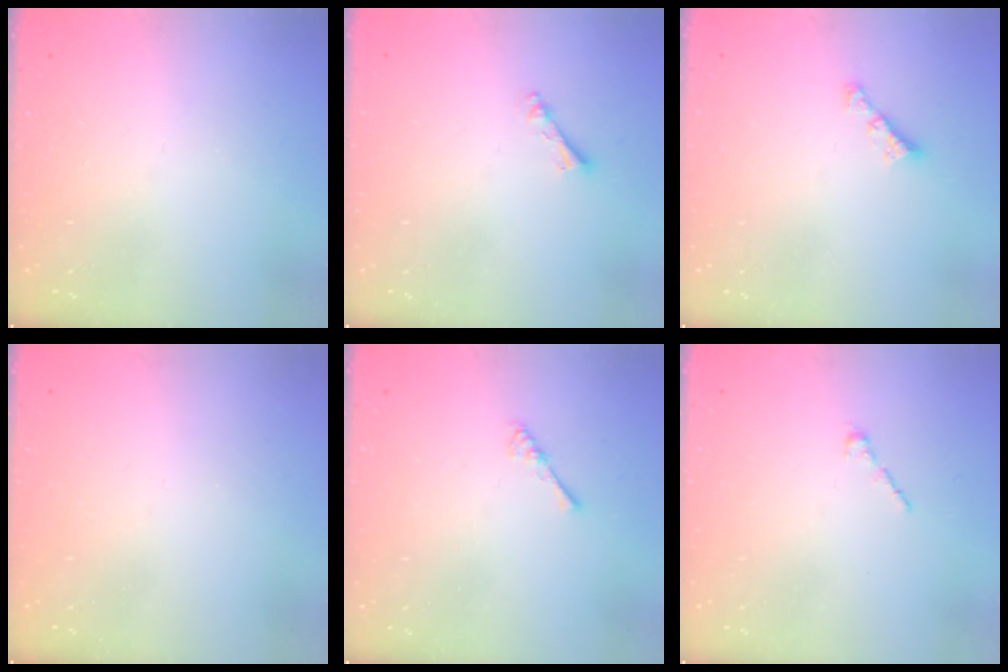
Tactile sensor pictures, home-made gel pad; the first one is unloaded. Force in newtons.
{"total": 2.5, "press": 2.4, "slide": 0.5}
{"total": 3.5, "press": 3.5, "slide": 0.6}
{"total": 1.3, "press": 1.3, "slide": 0.2}
{"total": 1.8, "press": 1.7, "slide": 0.4}
{"total": 1.7, "press": 1.7, "slide": 0.5}